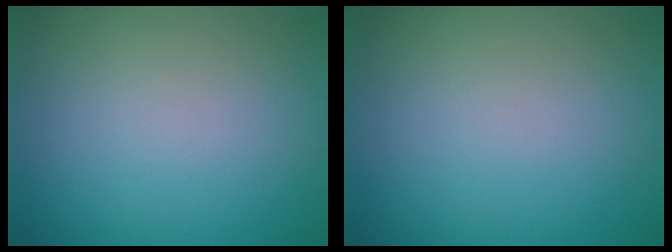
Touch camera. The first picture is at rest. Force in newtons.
{"total": 0.0}